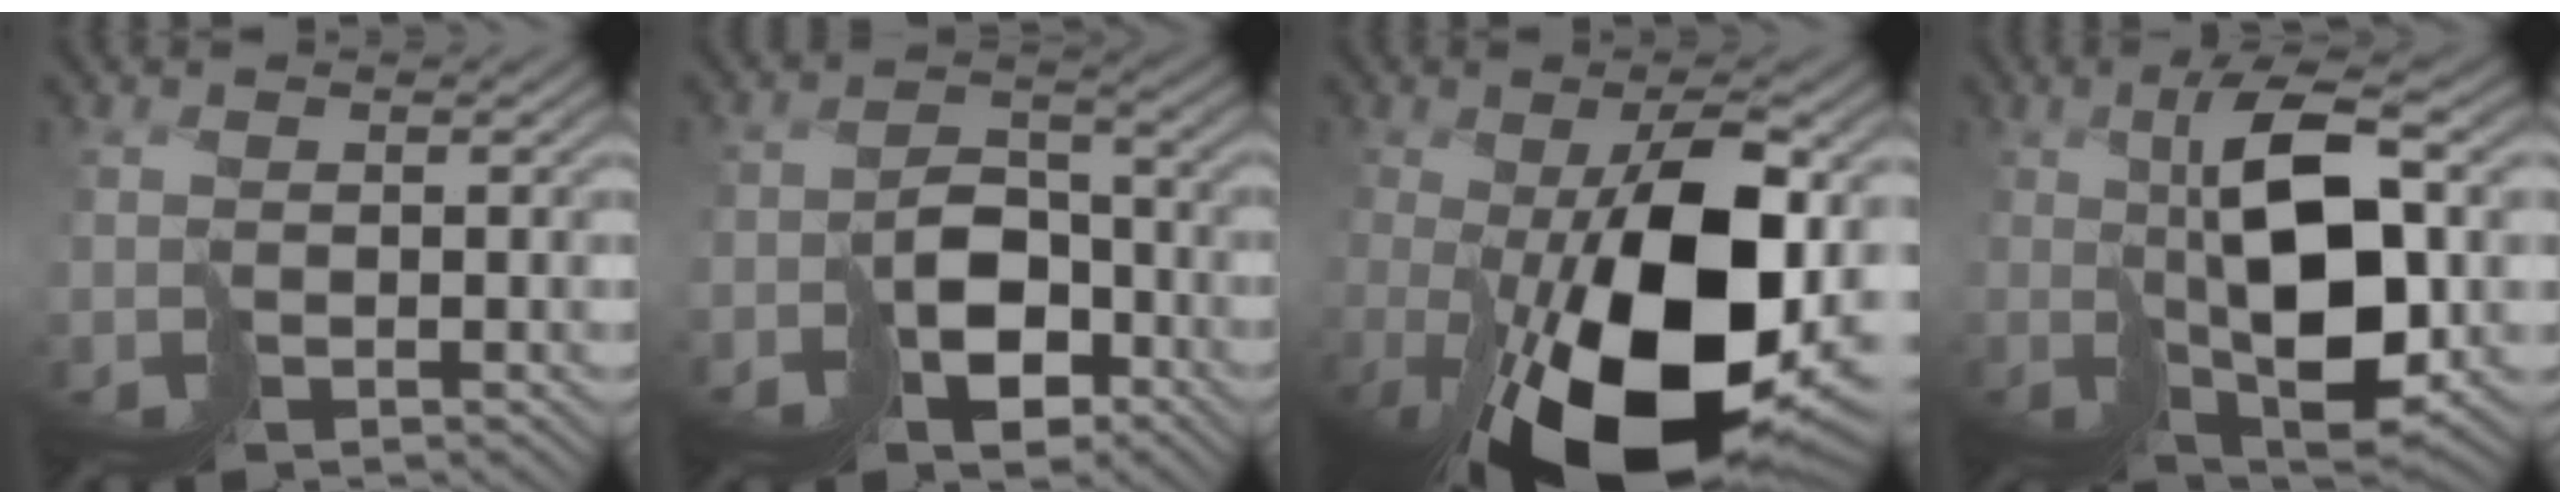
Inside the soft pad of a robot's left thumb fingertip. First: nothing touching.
{"total": 6.3, "force": [-3.6, 3.9, 3.3], "torque": [-0.043, -0.003, -0.062]}
{"total": 16.6, "force": [-2.5, 6.8, 14.9], "torque": [-0.221, -0.018, -0.028]}
{"total": 11.0, "force": [1.9, 3.9, 10.1], "torque": [-0.174, 0.006, 0.044]}